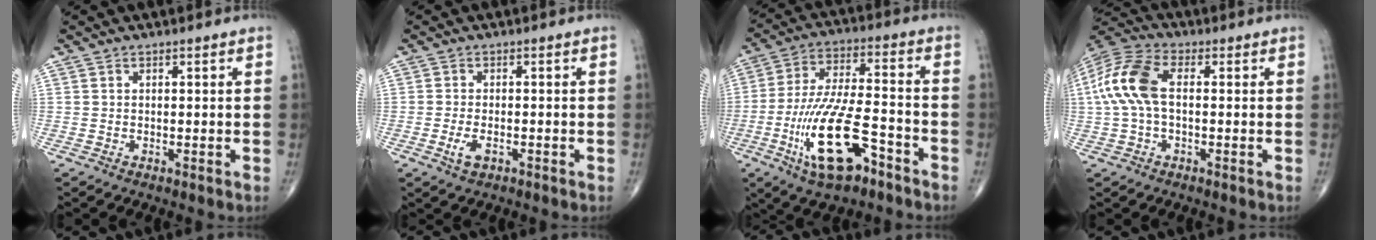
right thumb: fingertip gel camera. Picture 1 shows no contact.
{"total": 3.0, "force": [-1.2, 1.5, 2.3], "torque": [-0.048, 0.001, -0.021]}
{"total": 17.4, "force": [-7.8, 6.3, 14.2], "torque": [-0.278, 0.035, -0.133]}
{"total": 11.7, "force": [0.7, 6.3, 9.8], "torque": [-0.223, 0.031, 0.007]}